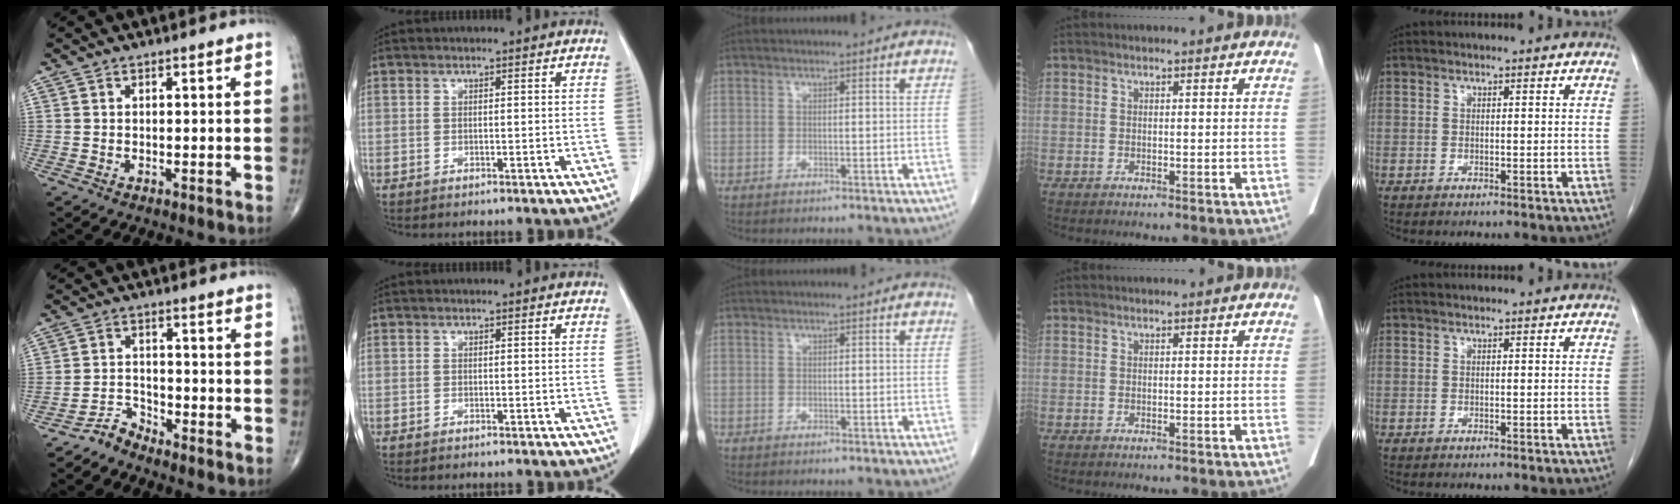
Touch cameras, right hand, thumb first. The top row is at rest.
{"thumb": {"total": 3.4, "force": [-3.3, 0.8, 0.0], "torque": [0.005, 0.020, -0.068]}}